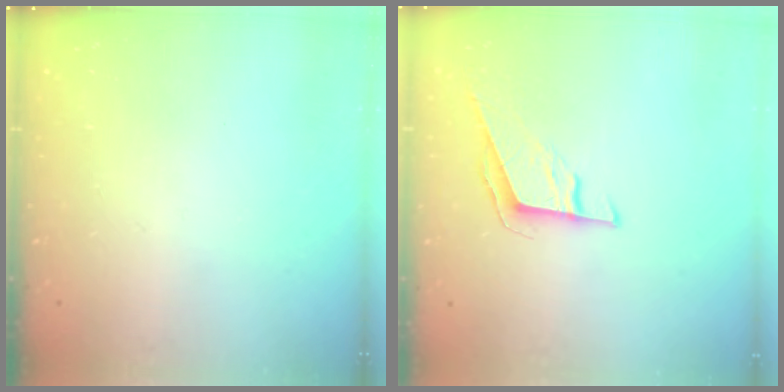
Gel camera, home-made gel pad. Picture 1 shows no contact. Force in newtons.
{"total": 6.0, "press": 5.9, "slide": 0.9}